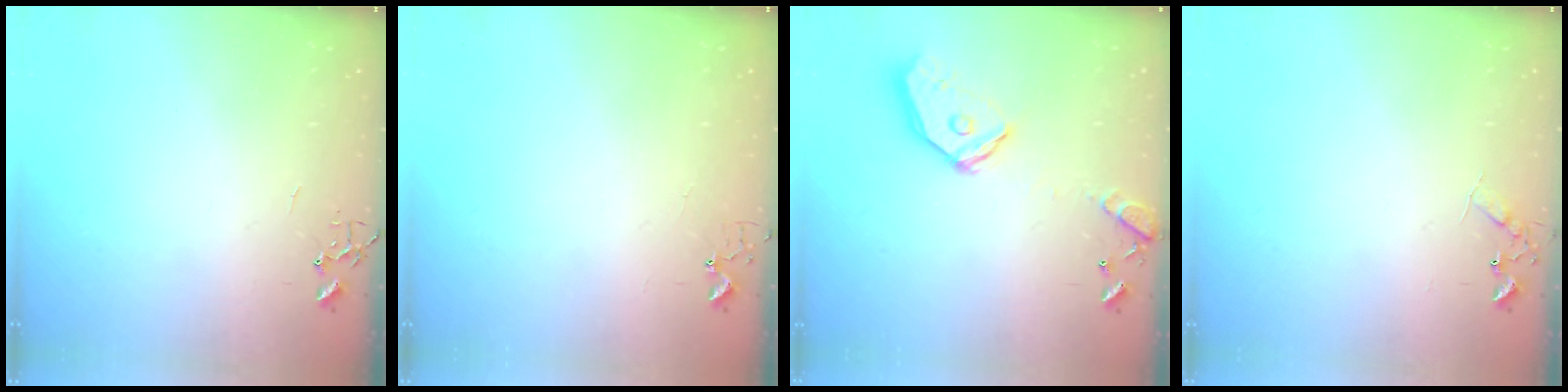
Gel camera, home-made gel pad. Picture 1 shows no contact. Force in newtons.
{"total": 2.7, "press": 2.7, "slide": 0.2}
{"total": 16.4, "press": 16.2, "slide": 2.5}
{"total": 7.0, "press": 7.0, "slide": 0.8}